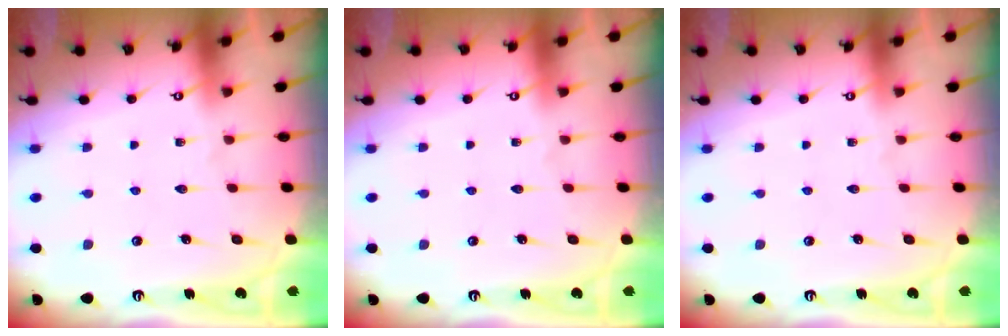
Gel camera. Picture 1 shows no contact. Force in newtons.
{"total": 0.0}
{"total": 0.0}